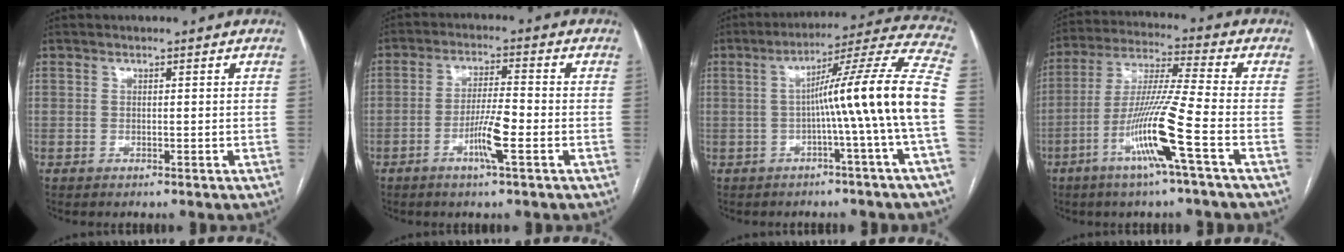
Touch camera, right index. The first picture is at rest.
{"total": 6.2, "force": [-2.5, 0.1, 5.7], "torque": [-0.111, -0.005, -0.047]}
{"total": 15.3, "force": [-2.0, -2.6, 14.9], "torque": [-0.205, 0.021, -0.040]}
{"total": 12.8, "force": [-5.3, -1.5, 11.6], "torque": [-0.230, -0.010, -0.107]}